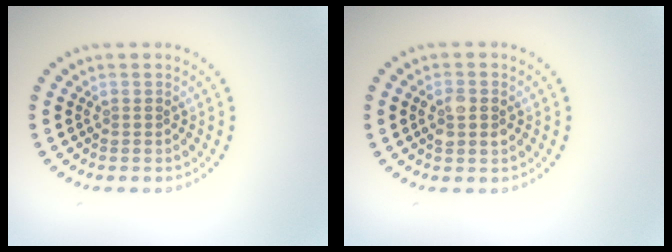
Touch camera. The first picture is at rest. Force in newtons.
{"total": 2.0, "press": 2.0, "slide": 0.2}